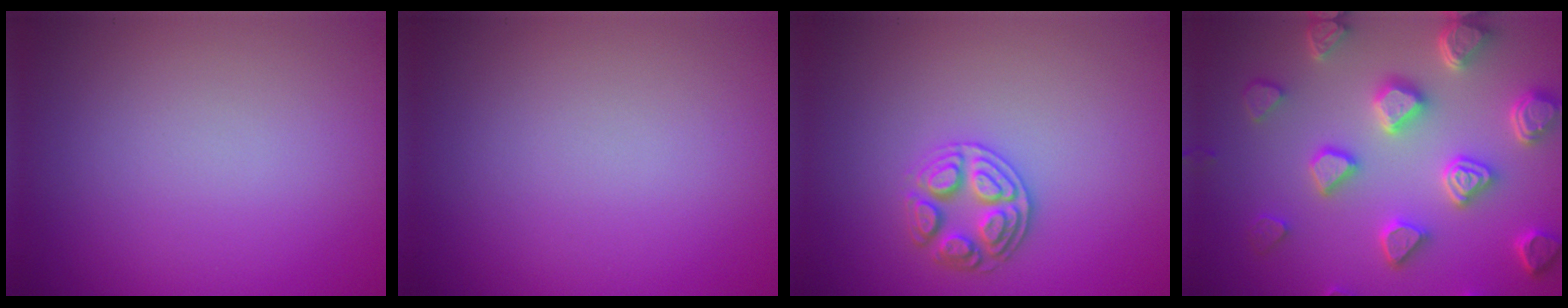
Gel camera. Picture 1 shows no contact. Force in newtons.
{"total": 0.0}
{"total": 2.8, "press": 2.7, "slide": 0.6}
{"total": 6.5, "press": 5.4, "slide": 3.5}